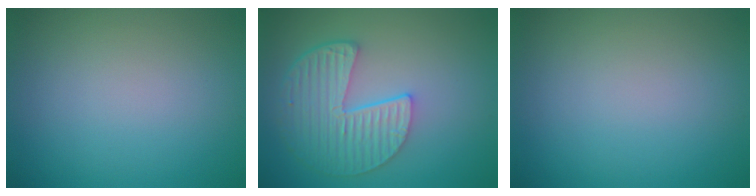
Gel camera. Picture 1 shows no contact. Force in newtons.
{"total": 6.0, "press": 4.6, "slide": 3.8}
{"total": 0.0}